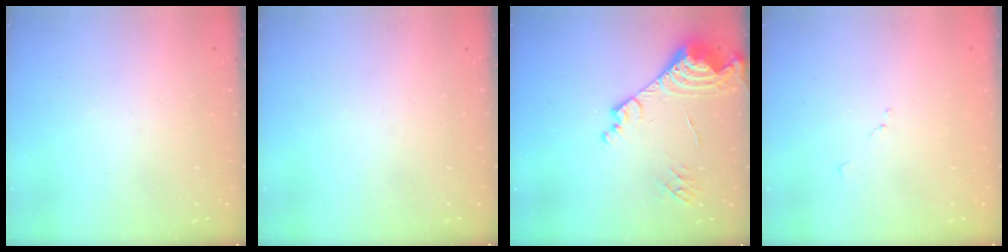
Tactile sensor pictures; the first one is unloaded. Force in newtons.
{"total": 0.0}
{"total": 16.4, "press": 16.3, "slide": 2.0}
{"total": 7.7, "press": 7.6, "slide": 0.7}